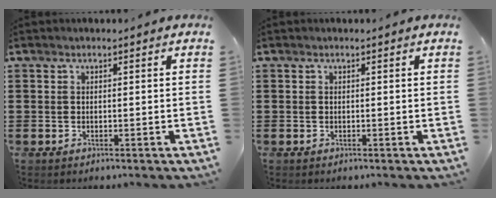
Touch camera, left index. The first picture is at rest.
{"total": 0.0}